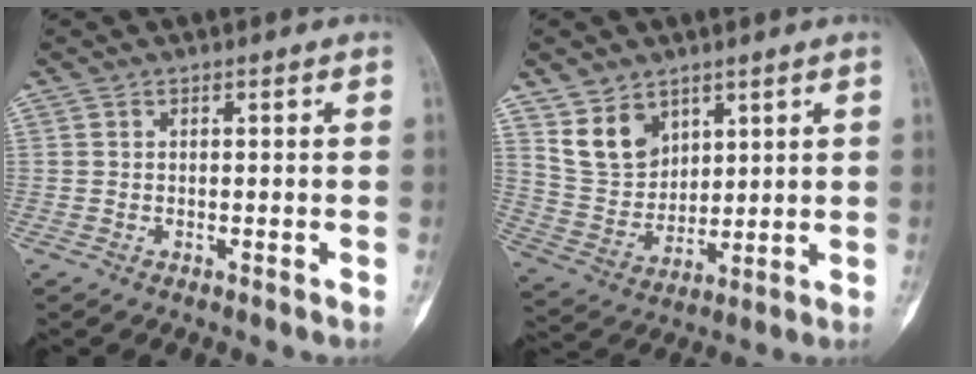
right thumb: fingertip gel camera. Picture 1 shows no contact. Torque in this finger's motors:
{"motor_torque": [-0.82, 0.94, -0.01, 0.09, 0.00]}